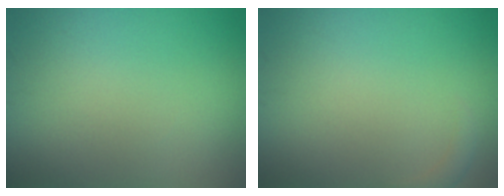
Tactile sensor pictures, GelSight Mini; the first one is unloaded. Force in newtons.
{"total": 1.0, "press": 1.0, "slide": 0.2}